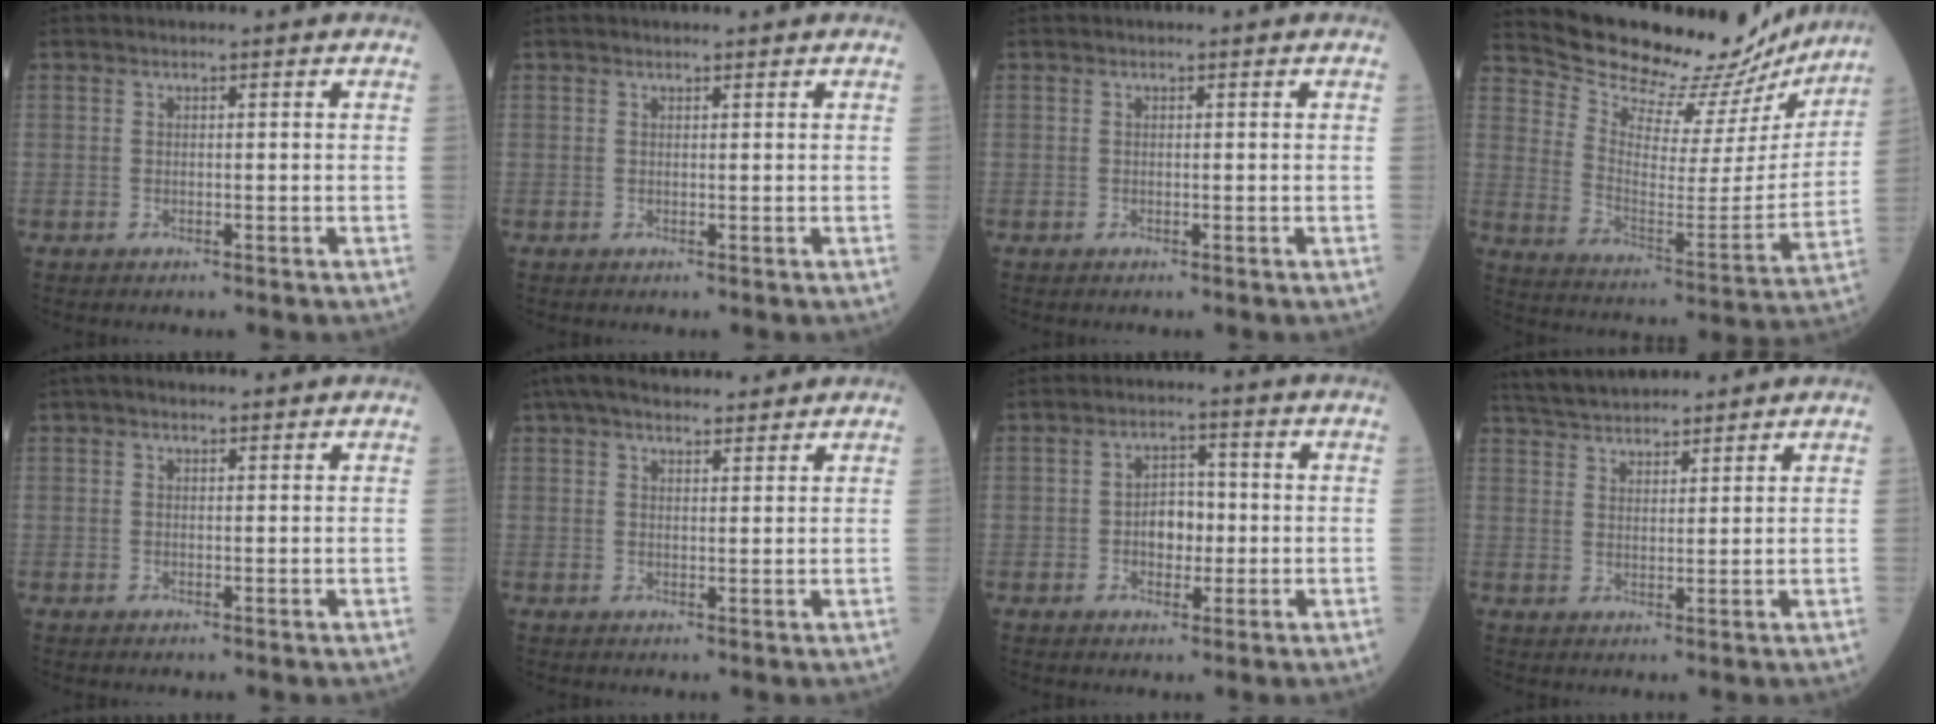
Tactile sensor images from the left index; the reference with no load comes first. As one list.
[{"total": 1.4, "force": [1.3, 0.2, 0.5], "torque": [-0.002, 0.011, 0.020]}, {"total": 0.0}, {"total": 22.3, "force": [21.2, 5.2, 4.7], "torque": [-0.070, -0.057, 0.290]}, {"total": 2.5, "force": [1.8, 0.9, 1.4], "torque": [-0.019, 0.026, 0.029]}, {"total": 10.4, "force": [9.0, 2.6, 4.5], "torque": [-0.061, 0.036, 0.134]}, {"total": 4.3, "force": [-0.6, 2.8, 3.2], "torque": [-0.046, 0.010, -0.011]}, {"total": 9.5, "force": [8.8, 2.0, 2.9], "torque": [-0.049, 0.030, 0.150]}]